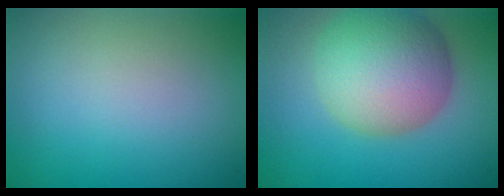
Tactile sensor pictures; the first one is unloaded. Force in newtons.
{"total": 9.0, "press": 9.0, "slide": 0.4}